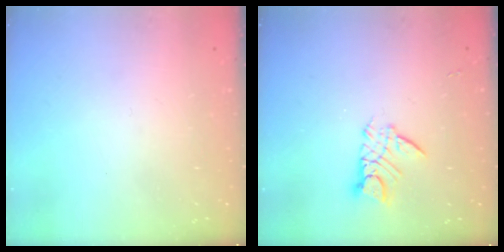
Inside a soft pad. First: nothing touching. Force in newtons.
{"total": 8.2, "press": 8.2, "slide": 0.6}